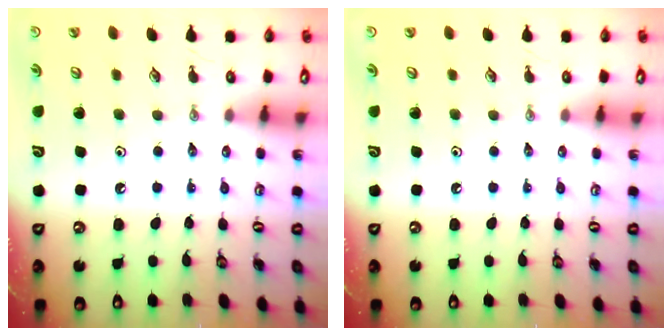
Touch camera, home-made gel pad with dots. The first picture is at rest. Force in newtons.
{"total": 0.0}